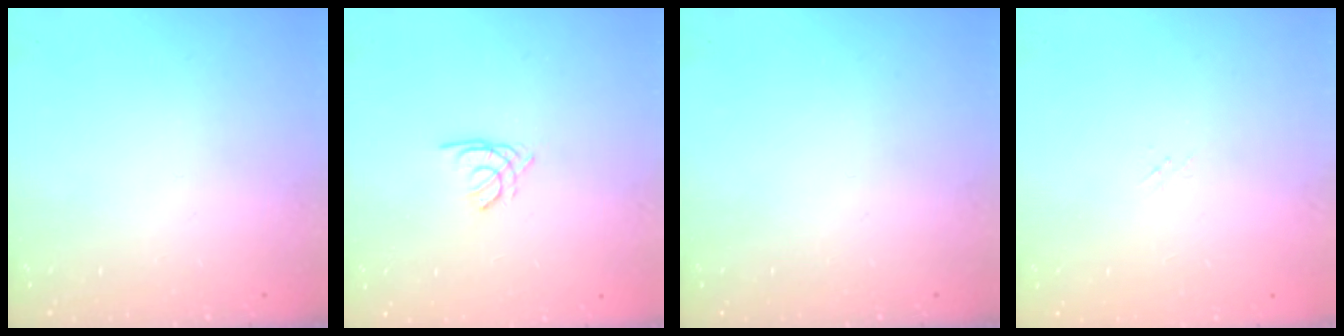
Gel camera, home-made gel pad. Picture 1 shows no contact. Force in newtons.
{"total": 1.5, "press": 1.4, "slide": 0.4}
{"total": 0.0}
{"total": 1.7, "press": 1.6, "slide": 0.2}